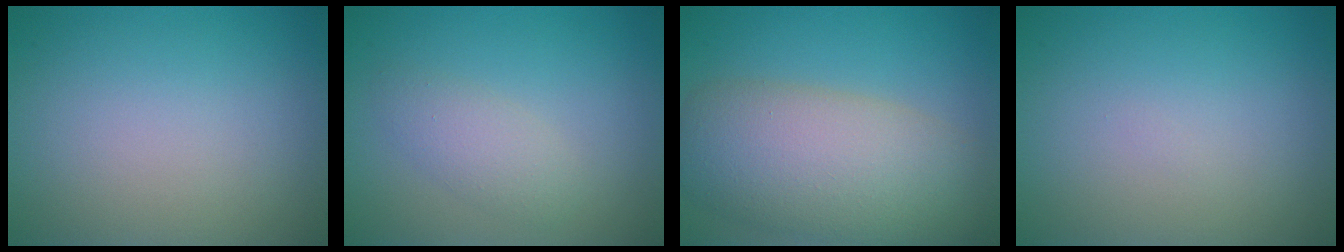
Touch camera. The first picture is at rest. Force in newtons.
{"total": 2.3, "press": 2.3, "slide": 0.1}
{"total": 9.4, "press": 9.4, "slide": 0.7}
{"total": 0.0}